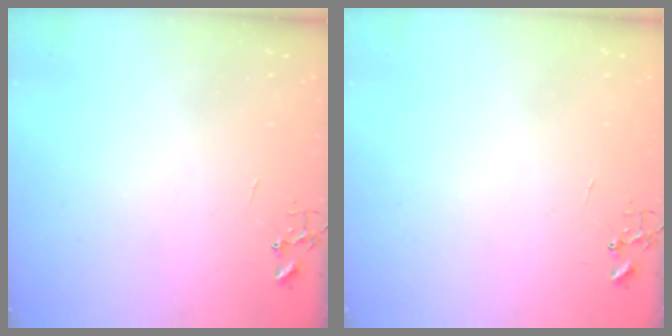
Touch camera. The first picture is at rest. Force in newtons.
{"total": 0.0}